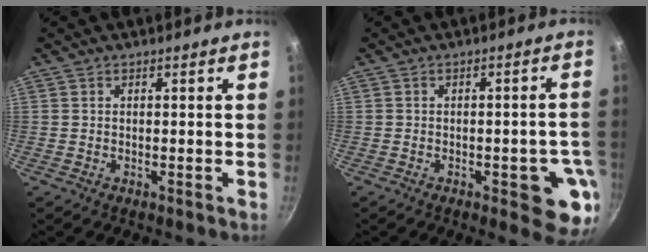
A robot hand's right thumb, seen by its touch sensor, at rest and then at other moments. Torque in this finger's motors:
{"motor_torque": [1.20, 1.43, -0.12, 0.06, 0.18]}